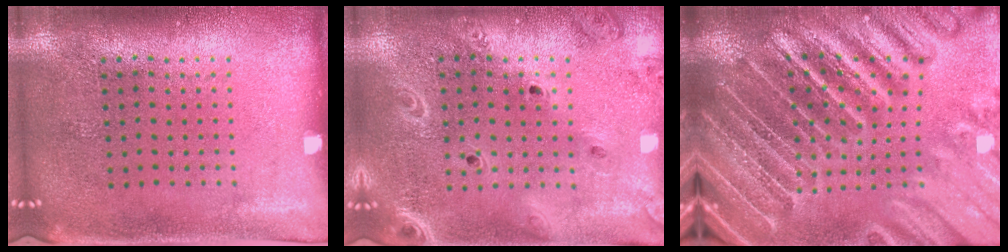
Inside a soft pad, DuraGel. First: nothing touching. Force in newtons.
{"total": 2.1, "press": 1.9, "slide": 0.8}
{"total": 4.7, "press": 4.3, "slide": 1.8}